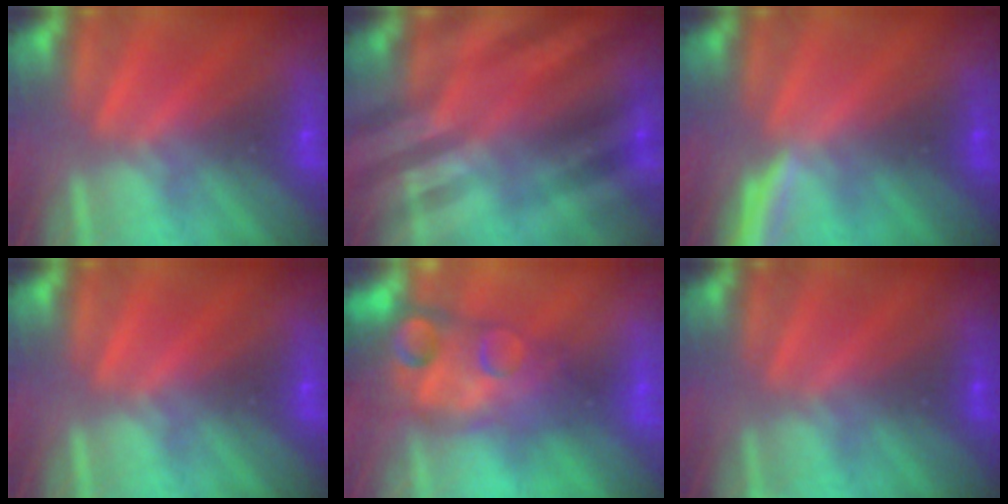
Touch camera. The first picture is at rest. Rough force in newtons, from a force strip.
{"total": 2.8}
{"total": 4.8}
{"total": 0.0}
{"total": 7.4}
{"total": 2.4}